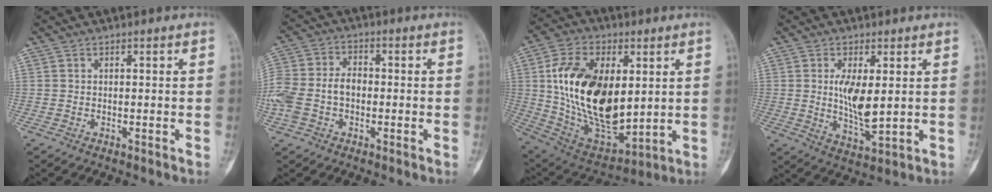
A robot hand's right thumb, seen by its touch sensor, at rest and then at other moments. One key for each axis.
{"total": 11.4, "fx": -2.0, "fy": 7.8, "fz": 8.1, "tx": -0.184, "ty": 0.032, "tz": -0.040}
{"total": 25.1, "fx": 3.3, "fy": 14.3, "fz": 20.4, "tx": -0.352, "ty": -0.022, "tz": 0.072}
{"total": 8.3, "fx": 1.3, "fy": 3.1, "fz": 7.6, "tx": -0.135, "ty": -0.025, "tz": 0.030}